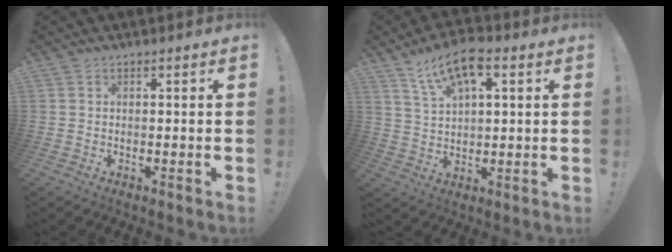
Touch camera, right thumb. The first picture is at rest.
{"total": 11.1, "force": [6.0, 4.8, 8.0], "torque": [-0.128, -0.022, 0.106]}